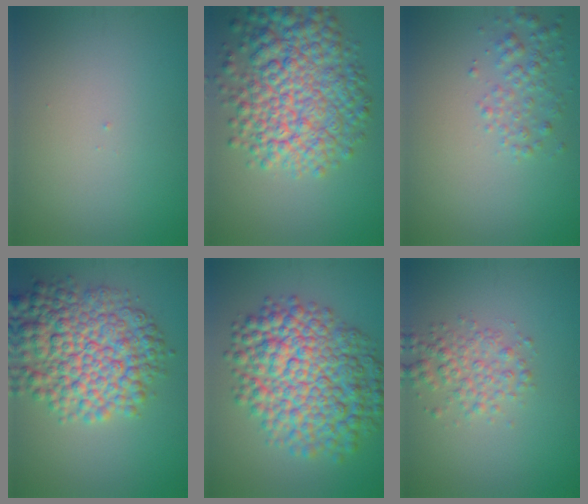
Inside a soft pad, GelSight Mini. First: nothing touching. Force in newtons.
{"total": 9.9, "press": 9.9, "slide": 0.3}
{"total": 2.3, "press": 2.3, "slide": 0.0}
{"total": 9.9, "press": 9.9, "slide": 0.2}
{"total": 10.9, "press": 10.9, "slide": 0.2}
{"total": 2.9, "press": 2.9, "slide": 0.0}